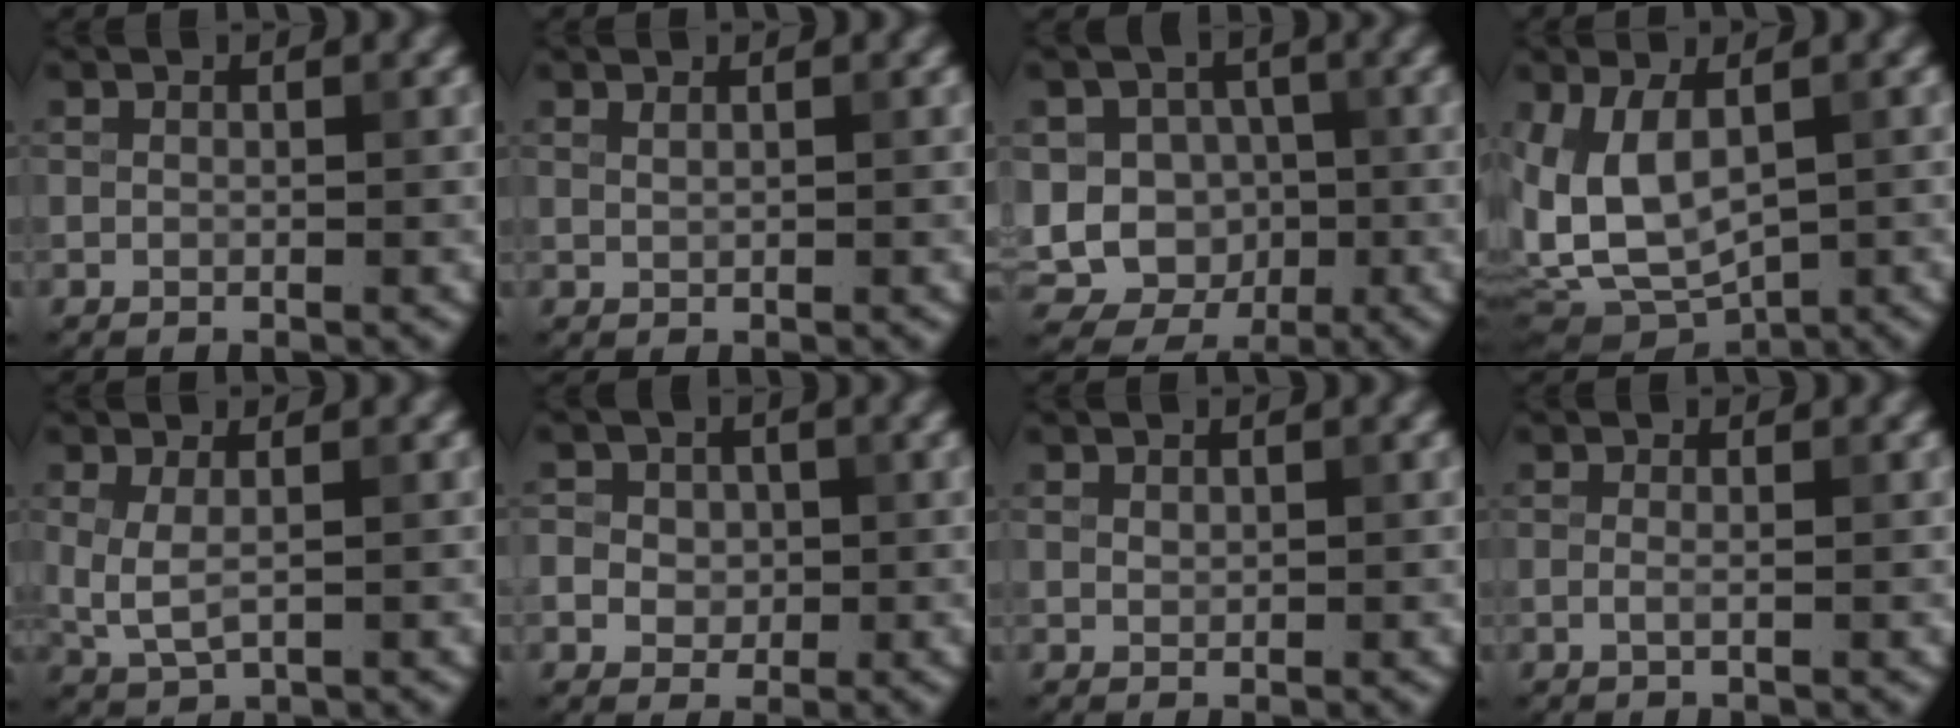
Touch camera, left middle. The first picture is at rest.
{"total": 0.7, "force": [0.5, 0.2, 0.4], "torque": [-0.003, -0.001, 0.008]}
{"total": 12.0, "force": [-1.4, 11.1, 4.5], "torque": [-0.103, 0.017, -0.044]}
{"total": 6.6, "force": [0.2, 3.5, 5.7], "torque": [-0.124, -0.010, 0.013]}
{"total": 2.4, "force": [0.3, 1.0, 2.2], "torque": [-0.054, -0.004, 0.008]}
{"total": 3.8, "force": [0.6, 3.4, 1.7], "torque": [-0.016, 0.020, -0.005]}
{"total": 0.6, "force": [0.4, 0.4, 0.3], "torque": [-0.007, 0.000, 0.009]}
{"total": 0.8, "force": [-0.1, 0.2, 0.8], "torque": [-0.018, -0.006, -0.006]}